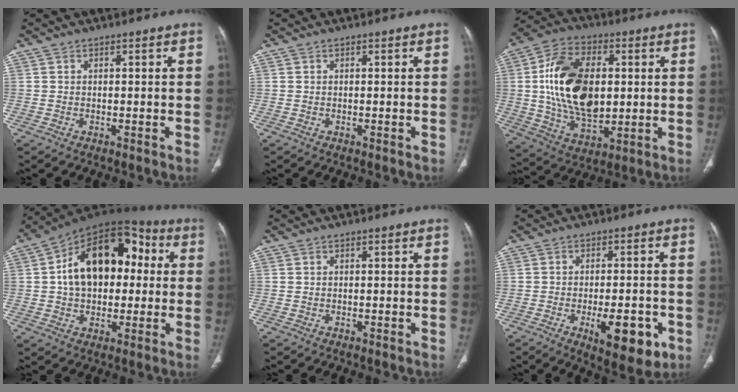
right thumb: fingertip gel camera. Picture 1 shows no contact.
{"total": 0.0}
{"total": 20.5, "force": [2.0, 12.4, 16.2], "torque": [-0.277, -0.004, 0.043]}
{"total": 20.2, "force": [2.4, 13.1, 15.2], "torque": [-0.211, 0.036, 0.032]}
{"total": 0.0}
{"total": 11.3, "force": [-4.2, 4.6, 9.5], "torque": [-0.117, 0.003, -0.050]}